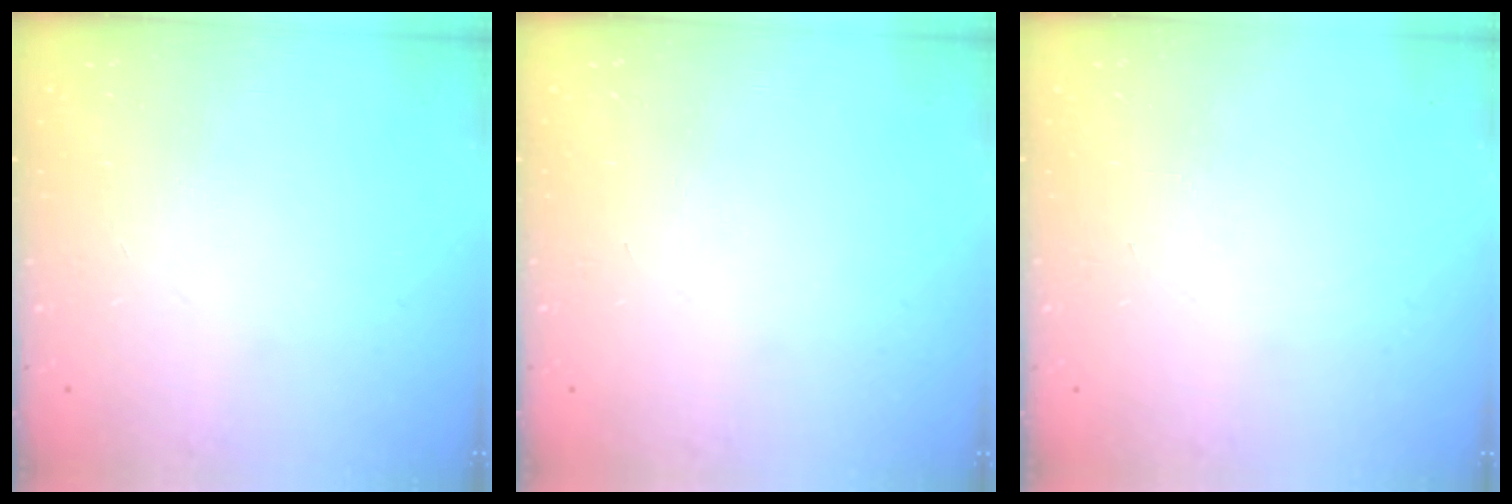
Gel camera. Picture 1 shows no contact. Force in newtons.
{"total": 0.0}
{"total": 0.0}